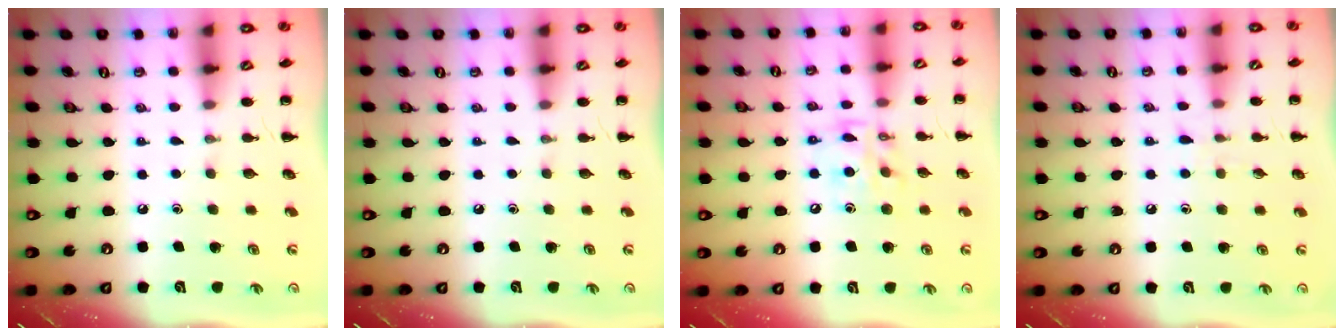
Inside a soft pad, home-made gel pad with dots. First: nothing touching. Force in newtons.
{"total": 0.0}
{"total": 11.7, "press": 11.5, "slide": 2.0}
{"total": 4.3, "press": 3.8, "slide": 2.0}